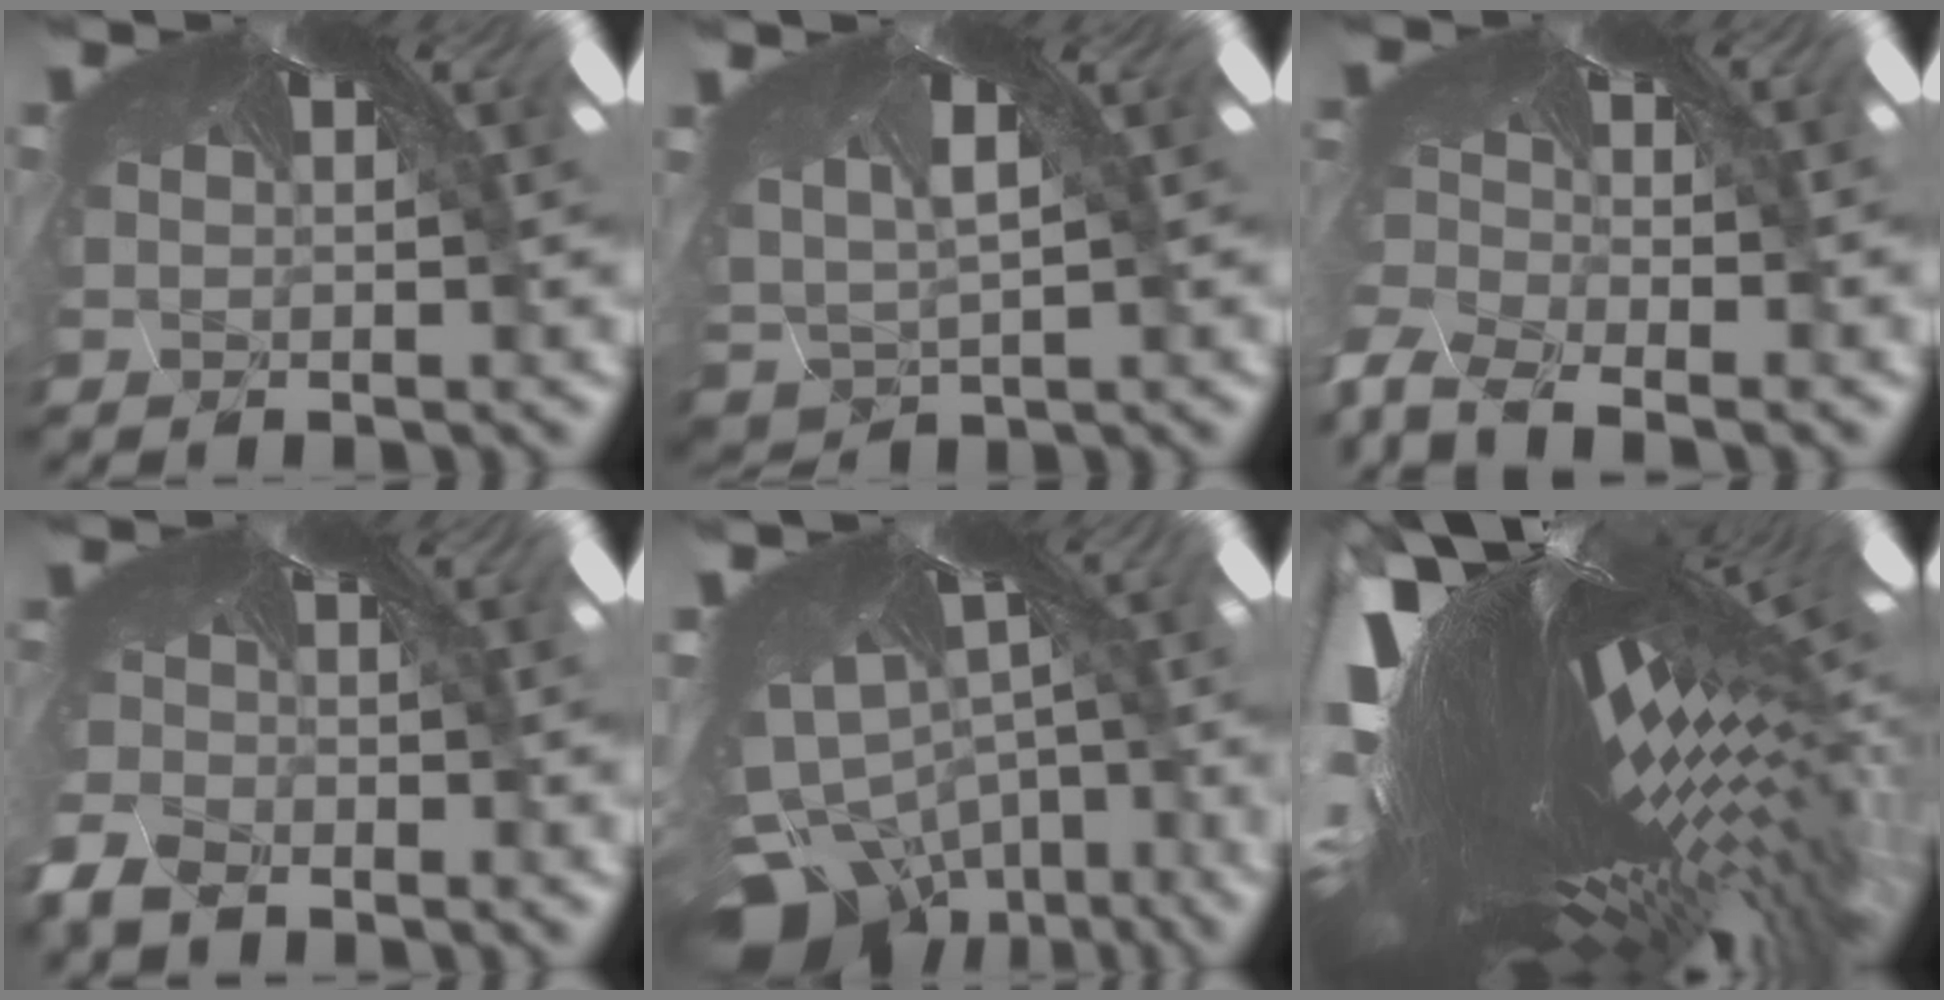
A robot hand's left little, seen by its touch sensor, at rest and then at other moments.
{"total": 3.0, "force": [-2.8, 0.8, -0.6], "torque": [-0.038, -0.040, -0.004]}
{"total": 10.7, "force": [-10.5, 0.1, 2.1], "torque": [-0.044, -0.066, -0.158]}
{"total": 7.8, "force": [-7.7, 1.3, 1.0], "torque": [-0.057, -0.087, -0.098]}
{"total": 10.5, "force": [-10.3, 1.8, -0.8], "torque": [-0.011, -0.096, -0.136]}
{"total": 6.9, "force": [-5.6, -2.0, 3.6], "torque": [-0.116, -0.095, -0.049]}